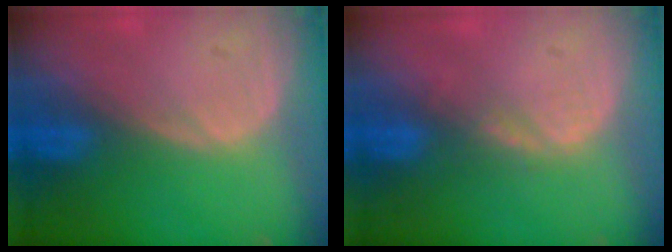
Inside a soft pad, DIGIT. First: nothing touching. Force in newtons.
{"total": 2.3, "press": 1.8, "slide": 1.5}